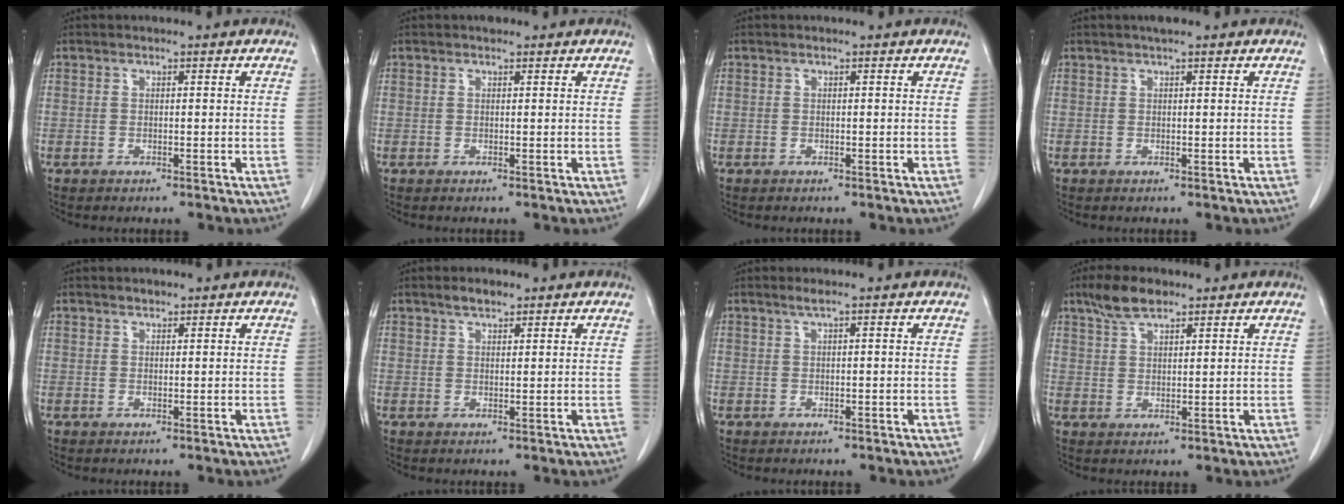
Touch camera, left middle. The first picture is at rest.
{"total": 0.8, "force": [0.6, 0.4, 0.3], "torque": [-0.011, 0.007, 0.009]}
{"total": 0.0}
{"total": 1.6, "force": [1.2, 0.2, 1.1], "torque": [-0.019, 0.010, 0.018]}
{"total": 0.8, "force": [0.7, 0.3, 0.1], "torque": [-0.006, 0.001, 0.012]}
{"total": 2.3, "force": [1.8, 0.8, 1.1], "torque": [-0.022, 0.006, 0.031]}
{"total": 0.9, "force": [0.6, -0.2, 0.7], "torque": [-0.021, 0.007, 0.015]}
{"total": 5.0, "force": [3.8, 1.8, 2.7], "torque": [-0.060, 0.011, 0.072]}